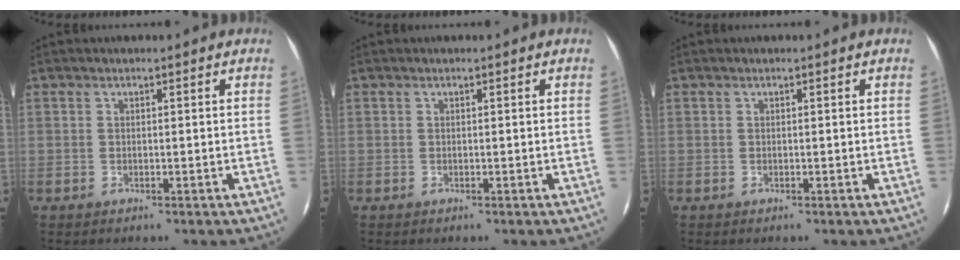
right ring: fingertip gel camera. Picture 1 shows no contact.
{"total": 0.0}
{"total": 0.0}